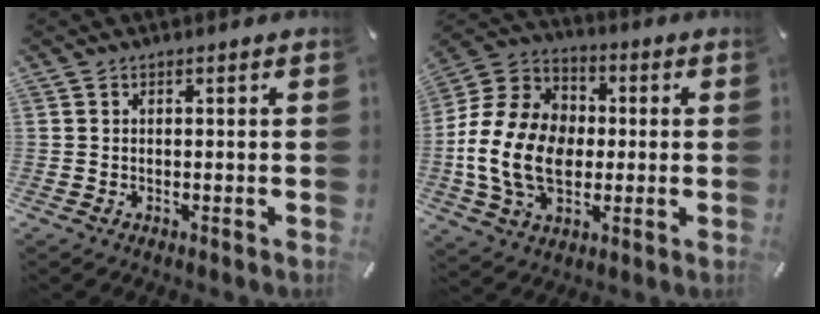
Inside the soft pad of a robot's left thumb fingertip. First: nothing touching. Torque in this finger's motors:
{"motor_torque": [1.22, 2.79, 1.04, 0.02, 0.54]}